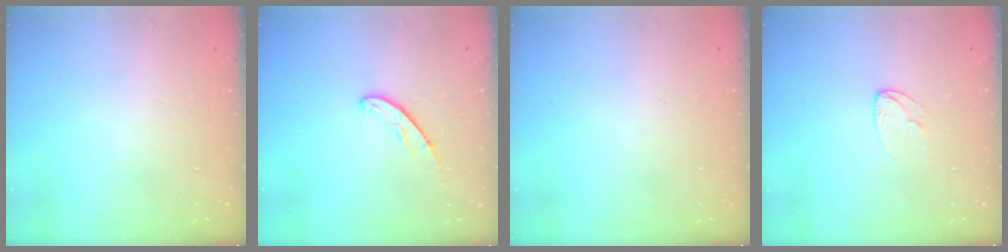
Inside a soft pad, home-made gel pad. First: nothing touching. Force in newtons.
{"total": 5.6, "press": 5.5, "slide": 0.5}
{"total": 0.0}
{"total": 5.5, "press": 5.5, "slide": 0.3}